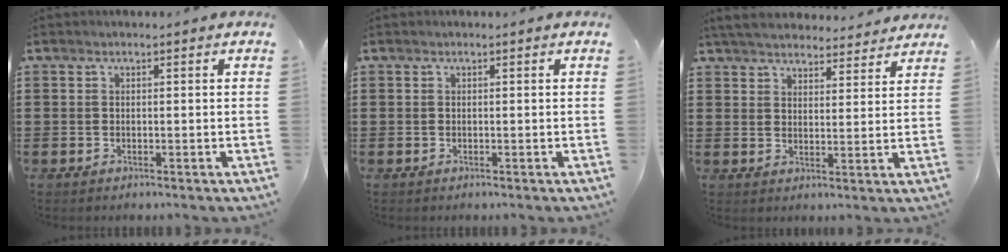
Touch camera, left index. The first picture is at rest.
{"total": 0.0}
{"total": 5.1, "force": [4.9, 0.7, 1.1], "torque": [-0.040, -0.021, 0.089]}